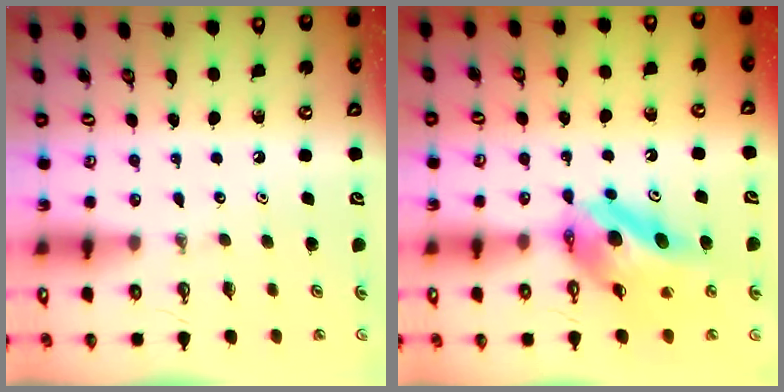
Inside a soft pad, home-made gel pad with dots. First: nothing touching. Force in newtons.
{"total": 13.7, "press": 13.6, "slide": 1.6}